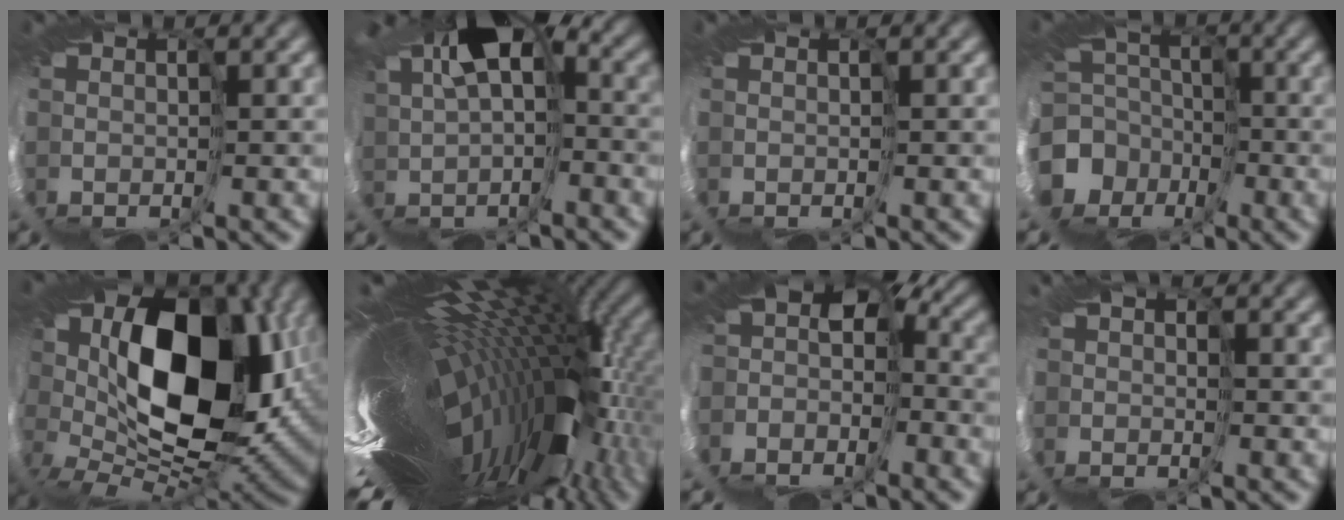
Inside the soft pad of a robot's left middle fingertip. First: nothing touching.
{"total": 5.3, "force": [2.8, 2.4, 3.8], "torque": [-0.070, -0.017, 0.058]}
{"total": 0.0}
{"total": 7.0, "force": [-3.2, 6.2, 1.0], "torque": [-0.054, -0.034, -0.056]}
{"total": 12.3, "force": [4.0, 7.8, 8.6], "torque": [-0.148, -0.027, 0.083]}
{"total": 14.8, "force": [0.9, 3.9, 14.3], "torque": [-0.195, 0.003, 0.032]}
{"total": 6.1, "force": [-4.5, 3.7, 1.9], "torque": [-0.043, -0.027, -0.024]}
{"total": 0.7, "force": [-0.5, -0.4, -0.3], "torque": [0.022, -0.001, -0.008]}